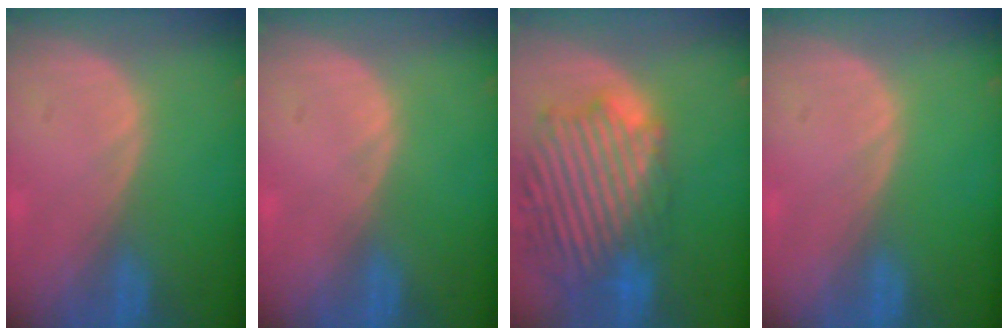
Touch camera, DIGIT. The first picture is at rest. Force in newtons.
{"total": 0.0}
{"total": 14.1, "press": 12.0, "slide": 7.3}
{"total": 0.0}